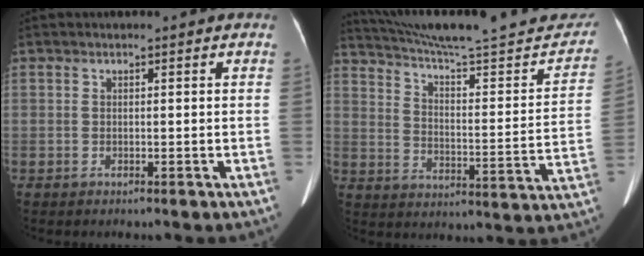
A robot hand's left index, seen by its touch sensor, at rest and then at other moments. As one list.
[{"total": 28.0, "force": [25.3, 3.2, 11.6], "torque": [-0.170, -0.056, 0.332]}]